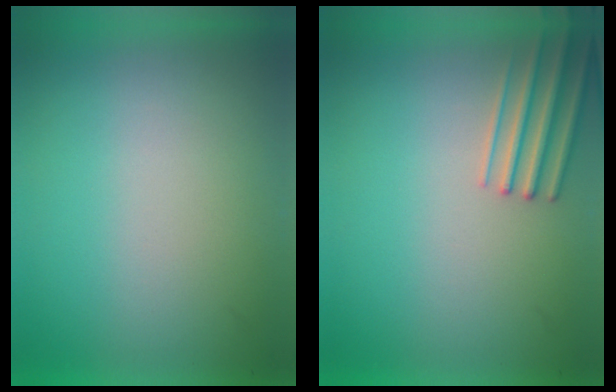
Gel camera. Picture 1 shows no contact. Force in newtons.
{"total": 2.5}